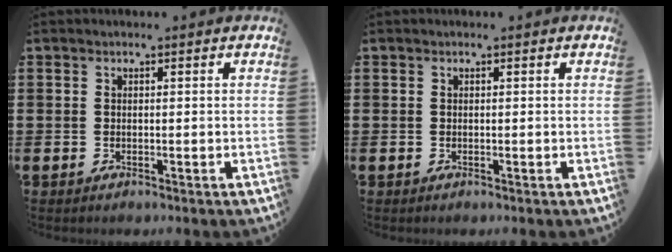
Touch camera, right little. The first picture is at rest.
{"total": 0.0}